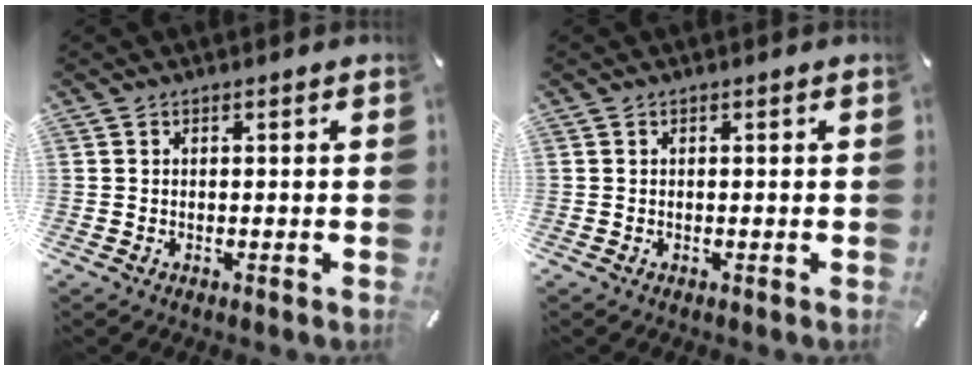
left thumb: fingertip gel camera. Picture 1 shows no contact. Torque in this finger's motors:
{"motor_torque": [-0.10, 0.10, 0.00, 0.00, 0.00]}